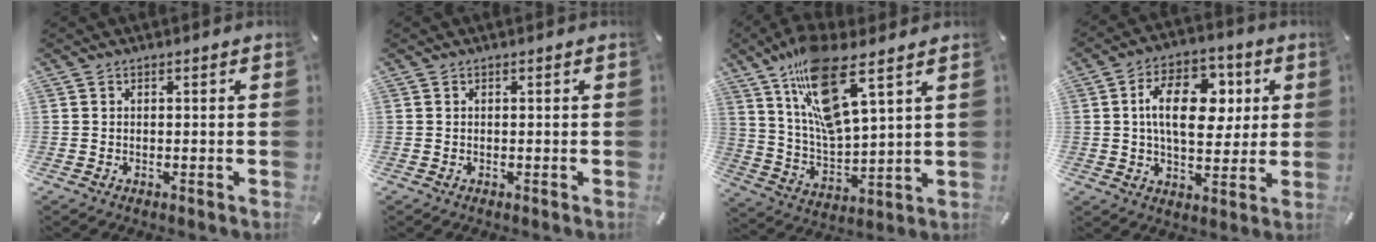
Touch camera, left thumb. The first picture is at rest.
{"total": 0.0}
{"total": 16.2, "force": [10.9, 4.4, 11.2], "torque": [-0.226, -0.050, 0.187]}
{"total": 15.7, "force": [3.4, 9.5, 12.0], "torque": [-0.201, 0.009, 0.055]}